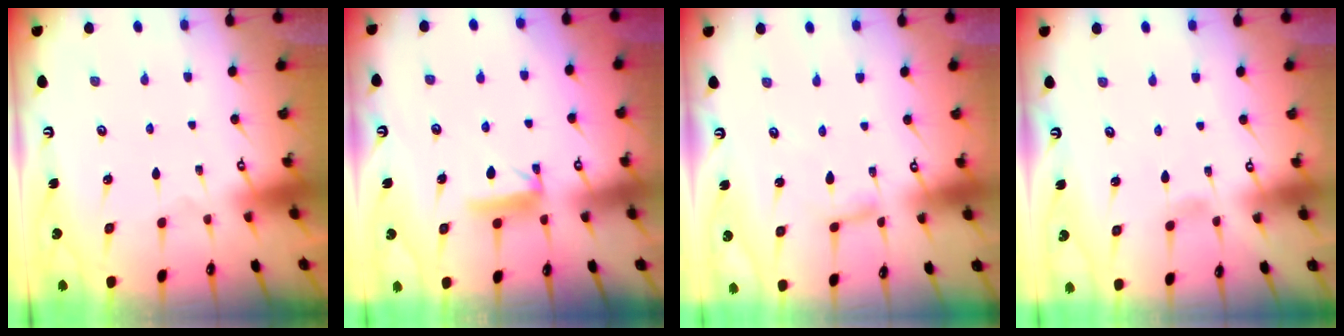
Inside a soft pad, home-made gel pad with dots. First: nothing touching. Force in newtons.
{"total": 7.4, "press": 7.3, "slide": 0.4}
{"total": 2.8, "press": 2.8, "slide": 0.2}
{"total": 3.5, "press": 3.5, "slide": 0.4}